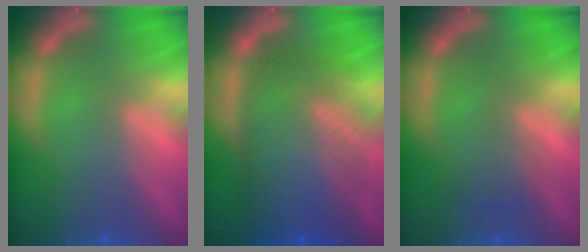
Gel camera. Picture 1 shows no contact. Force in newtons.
{"total": 10.0}
{"total": 1.5}